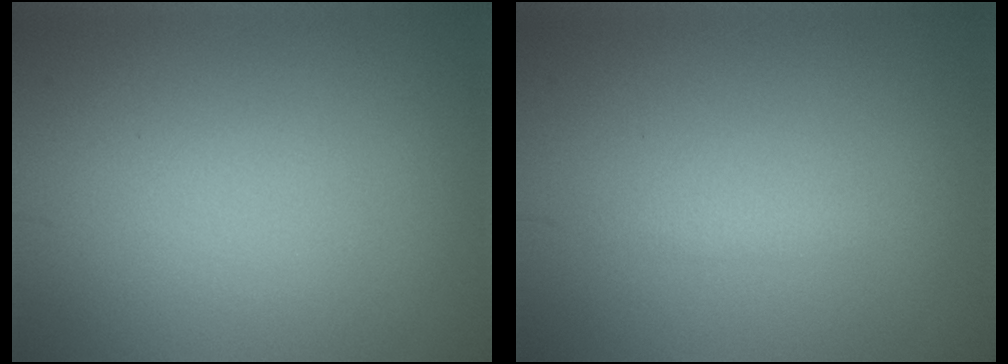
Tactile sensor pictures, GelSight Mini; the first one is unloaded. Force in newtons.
{"total": 1.0, "press": 1.0, "slide": 0.1}